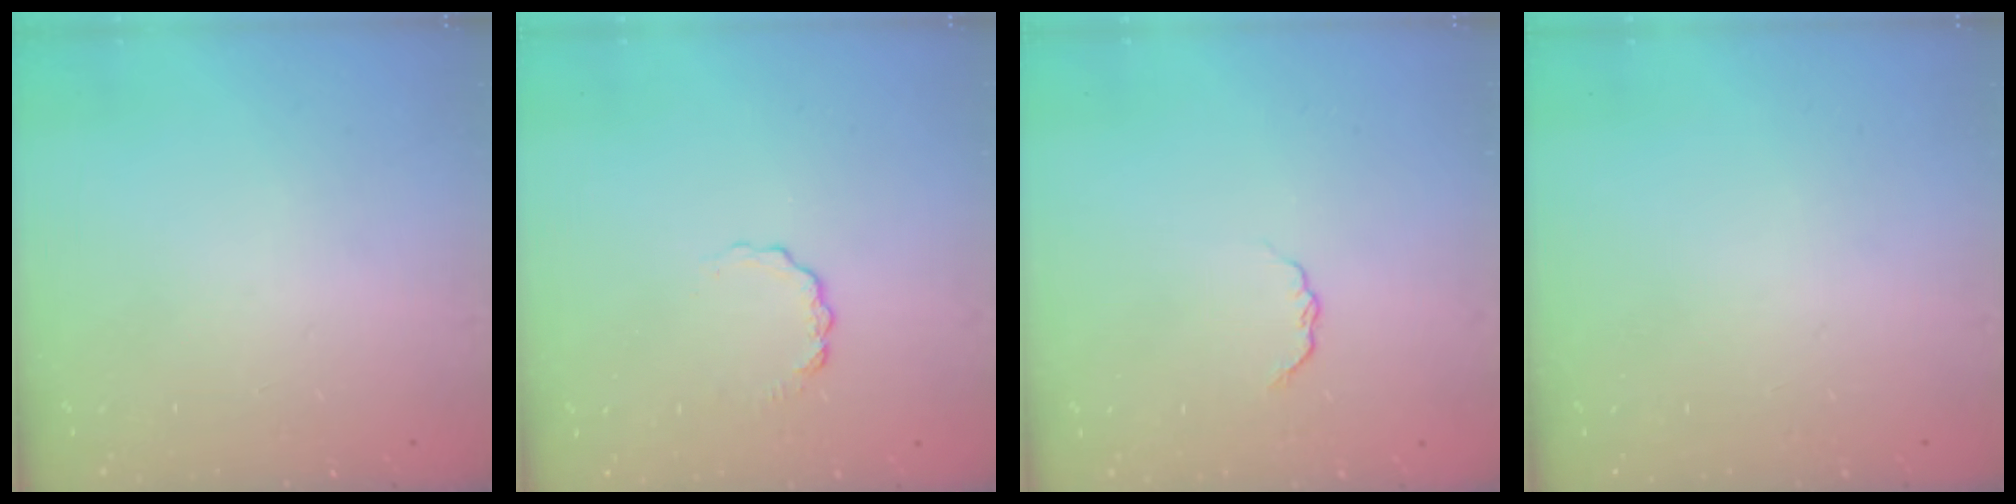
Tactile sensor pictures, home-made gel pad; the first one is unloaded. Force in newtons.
{"total": 3.9, "press": 3.9, "slide": 0.5}
{"total": 3.2, "press": 3.2, "slide": 0.4}
{"total": 0.0}